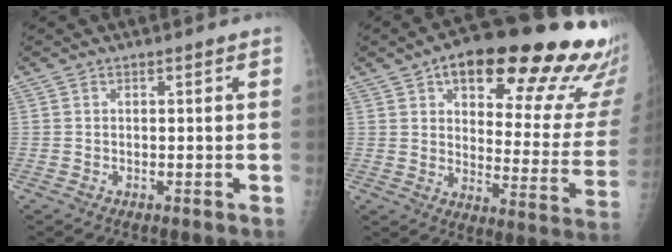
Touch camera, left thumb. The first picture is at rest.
{"total": 27.3, "force": [17.1, 9.4, 19.2], "torque": [-0.213, -0.056, 0.223]}